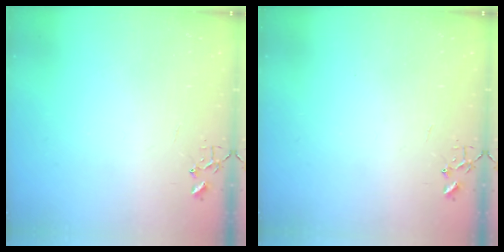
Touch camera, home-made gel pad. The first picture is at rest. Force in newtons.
{"total": 0.0}